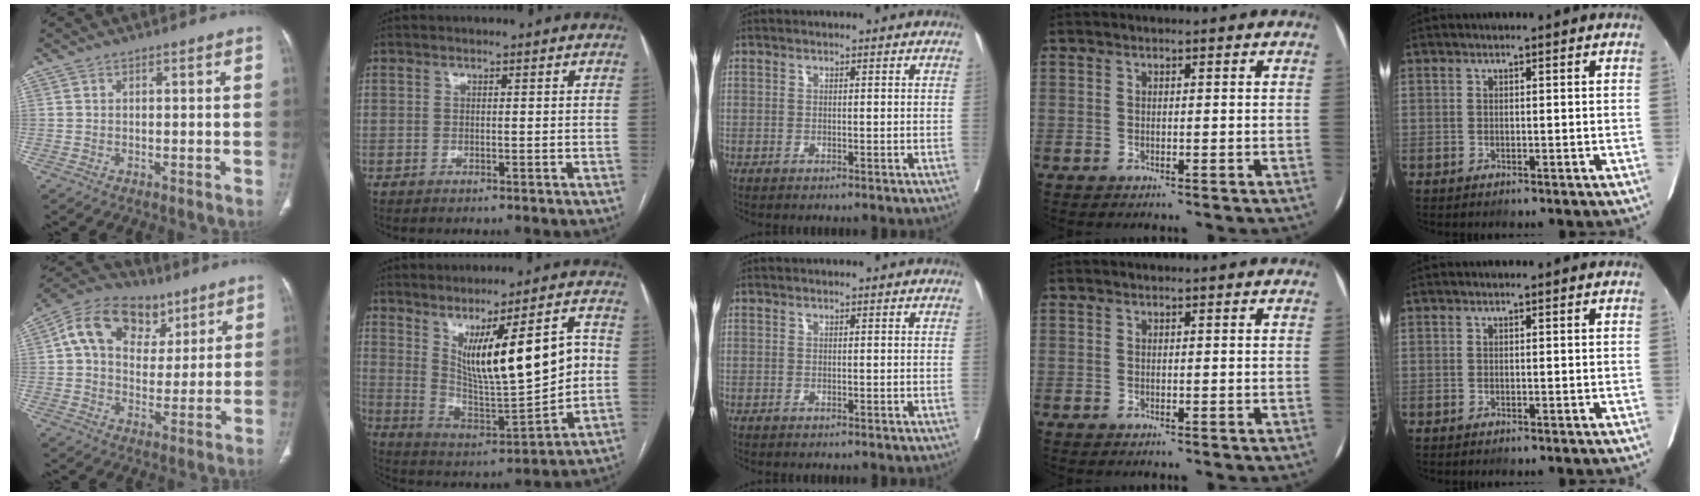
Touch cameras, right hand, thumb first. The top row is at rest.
{"thumb": {"total": 15.9, "force": [6.5, 11.4, 8.9], "torque": [-0.125, 0.004, 0.106]}, "index": {"total": 16.0, "force": [3.4, 3.5, 15.3], "torque": [-0.247, -0.003, 0.074]}}